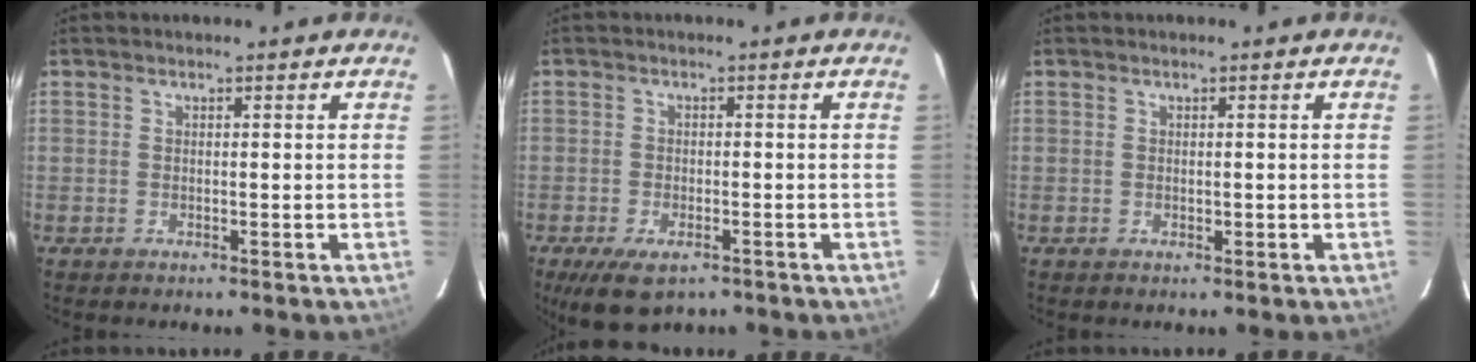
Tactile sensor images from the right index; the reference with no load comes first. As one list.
[{"total": 6.5, "force": [-4.4, 2.8, 3.8], "torque": [-0.069, -0.008, -0.070]}, {"total": 0.6, "force": [-0.1, 0.2, 0.6], "torque": [-0.010, -0.001, 0.000]}]